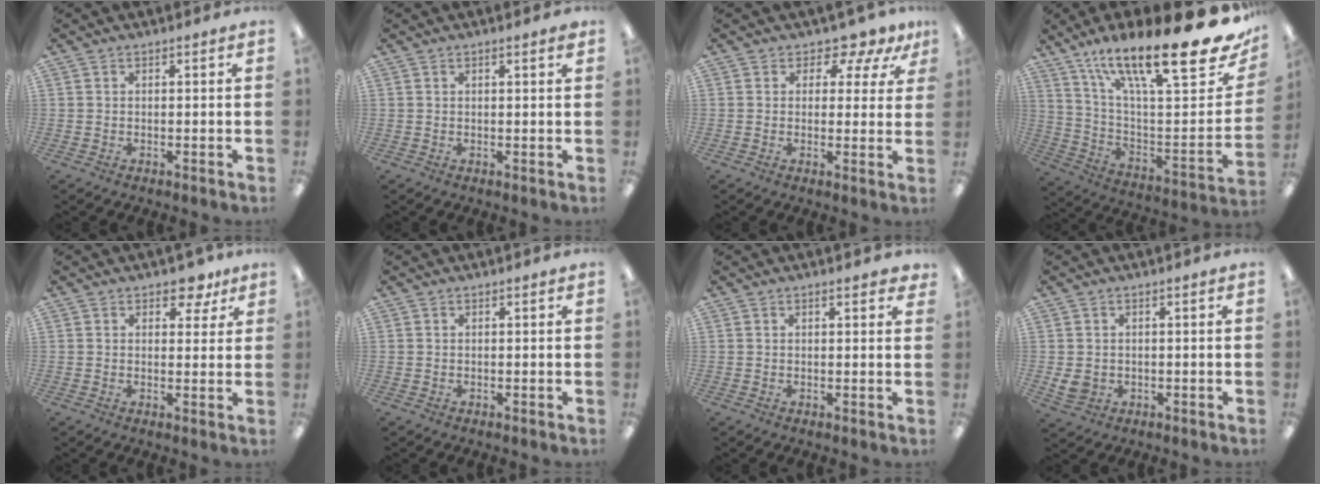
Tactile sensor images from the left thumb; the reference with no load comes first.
{"total": 1.3, "force": [1.0, 0.0, 0.8], "torque": [-0.017, 0.000, 0.017]}
{"total": 5.1, "force": [3.8, 2.8, 2.0], "torque": [-0.026, -0.027, 0.065]}
{"total": 25.0, "force": [16.7, 5.4, 17.8], "torque": [-0.264, -0.119, 0.268]}
{"total": 5.6, "force": [3.9, 3.1, 2.6], "torque": [-0.012, -0.019, 0.062]}
{"total": 0.0}
{"total": 1.8, "force": [1.4, 0.5, 1.1], "torque": [-0.015, -0.001, 0.023]}
{"total": 3.4, "force": [0.4, 2.9, 1.9], "torque": [-0.033, -0.002, 0.008]}